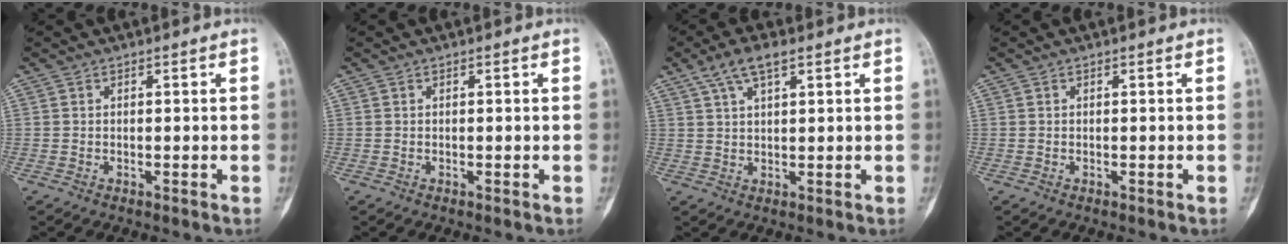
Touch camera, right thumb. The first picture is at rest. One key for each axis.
{"total": 0.0}
{"total": 6.0, "fx": 3.5, "fy": 2.0, "fz": 4.5, "tx": -0.086, "ty": 0.005, "tz": 0.068}
{"total": 0.0}